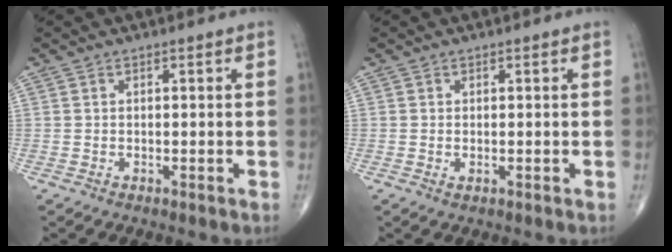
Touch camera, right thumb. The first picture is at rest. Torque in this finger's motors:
{"motor_torque": [-0.50, -0.16, -0.37, -0.18, 0.04]}